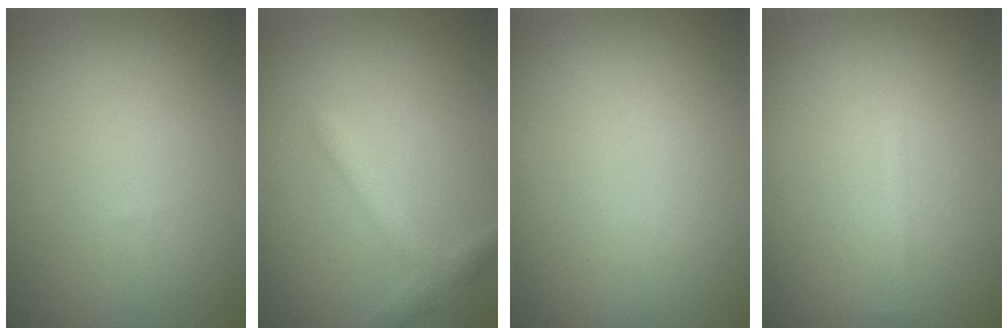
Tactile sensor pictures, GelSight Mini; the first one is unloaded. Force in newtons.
{"total": 2.5, "press": 2.5, "slide": 0.1}
{"total": 0.0}
{"total": 0.5, "press": 0.5, "slide": 0.0}